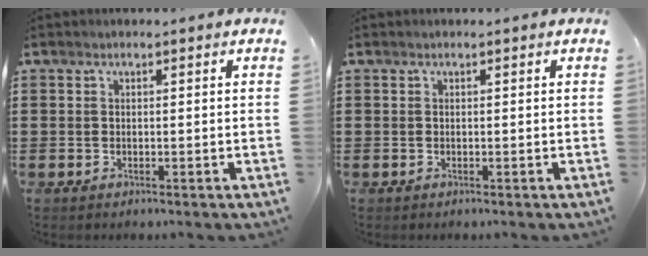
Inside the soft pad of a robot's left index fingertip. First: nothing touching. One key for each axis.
{"total": 0.0}